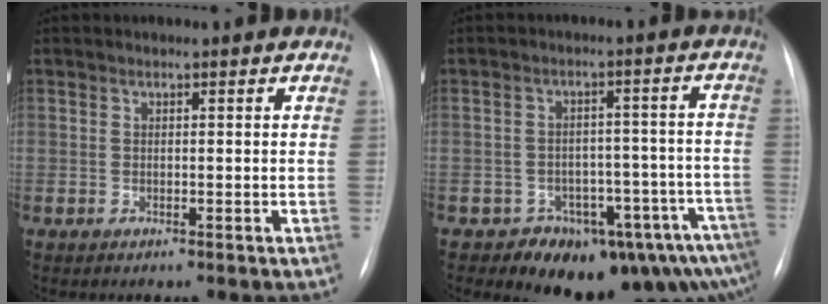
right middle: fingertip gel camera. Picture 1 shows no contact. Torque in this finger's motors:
{"motor_torque": [1.08, -1.06, 0.21, 0.09]}